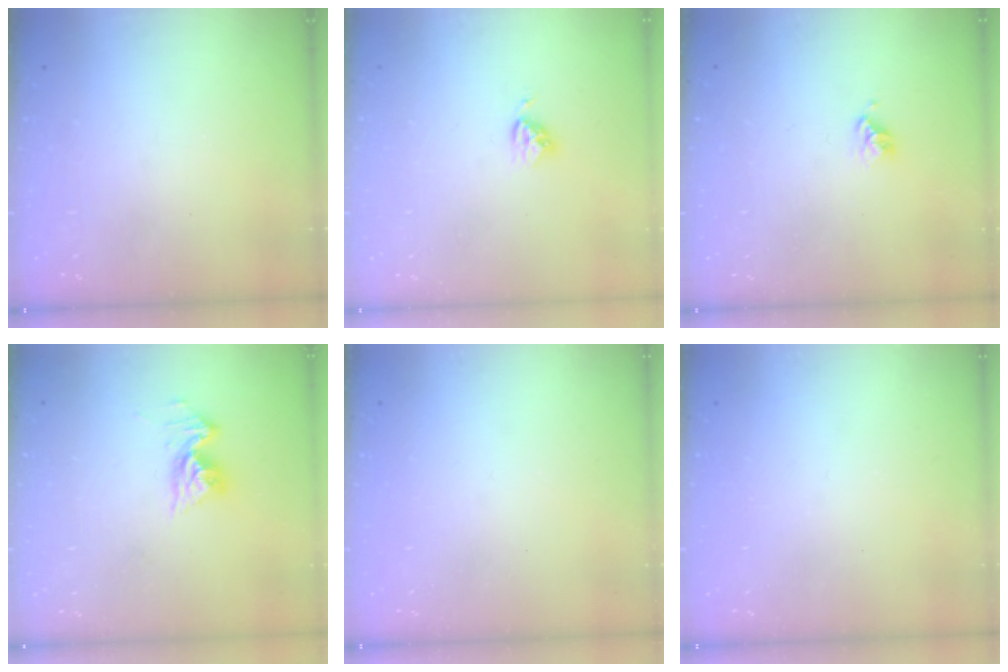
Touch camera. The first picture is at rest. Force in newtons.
{"total": 4.0, "press": 4.0, "slide": 0.4}
{"total": 3.8, "press": 3.8, "slide": 0.5}
{"total": 10.4, "press": 10.4, "slide": 0.9}
{"total": 0.0}
{"total": 0.0}